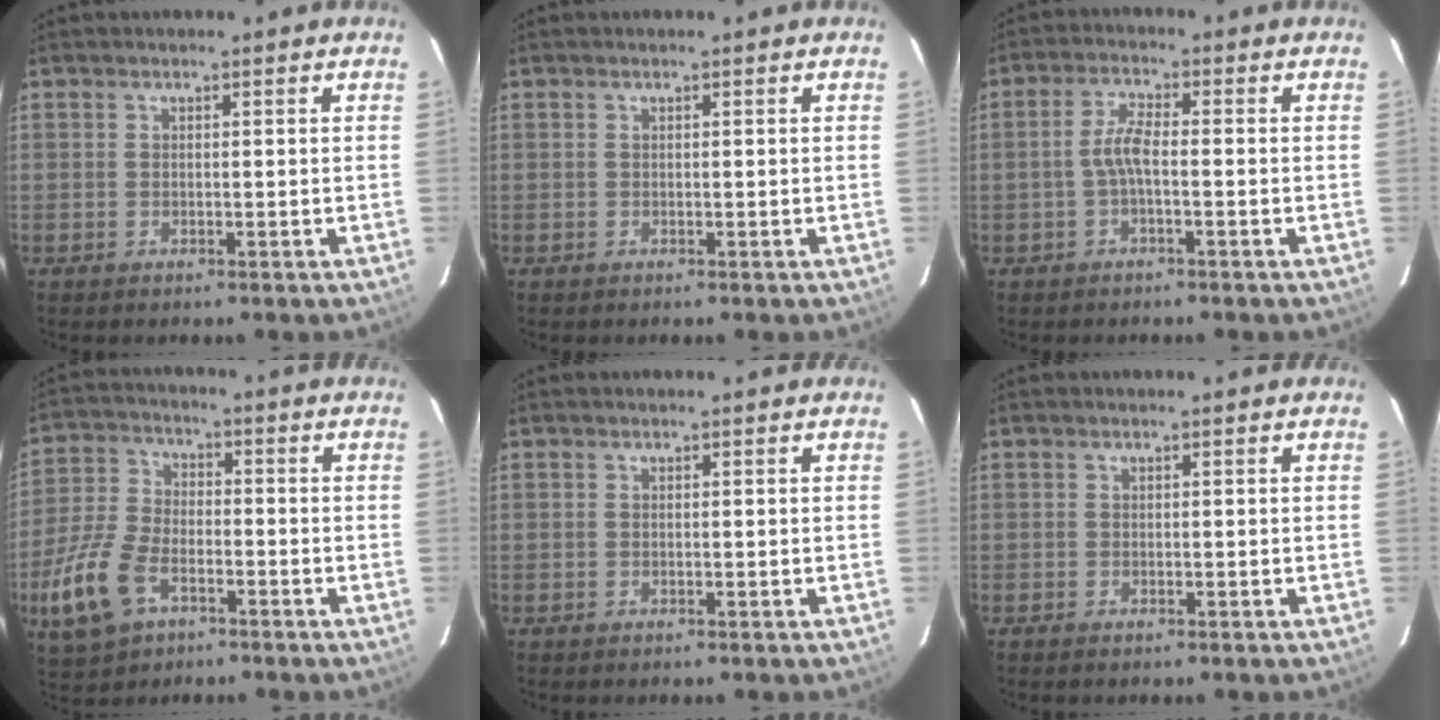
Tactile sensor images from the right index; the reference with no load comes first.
{"total": 0.0}
{"total": 3.6, "force": [-1.1, 0.6, 3.4], "torque": [-0.075, 0.008, -0.022]}
{"total": 13.0, "force": [-6.0, 7.5, 8.8], "torque": [-0.211, -0.003, -0.114]}
{"total": 0.0}
{"total": 0.0}